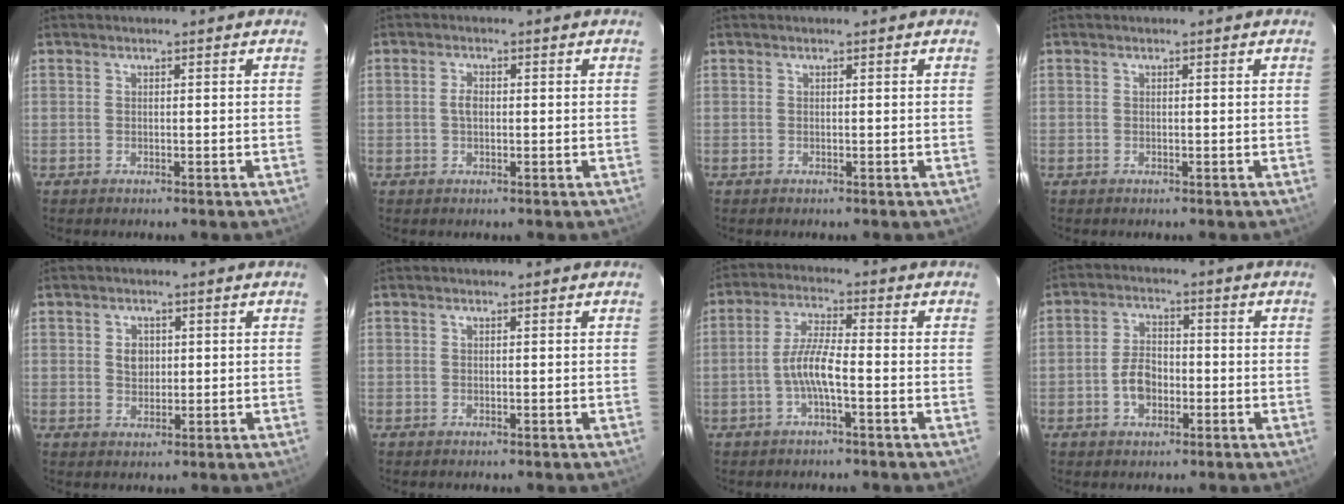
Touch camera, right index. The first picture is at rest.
{"total": 2.0, "force": [-0.1, 1.2, 1.6], "torque": [-0.032, 0.005, -0.001]}
{"total": 0.0}
{"total": 0.0}
{"total": 2.9, "force": [0.5, 2.5, 1.5], "torque": [-0.022, 0.006, 0.010]}
{"total": 0.0}
{"total": 5.8, "force": [-2.1, 0.7, 5.4], "torque": [-0.114, 0.008, -0.041]}
{"total": 5.8, "force": [-1.9, 3.8, 3.9], "torque": [-0.078, 0.013, -0.029]}